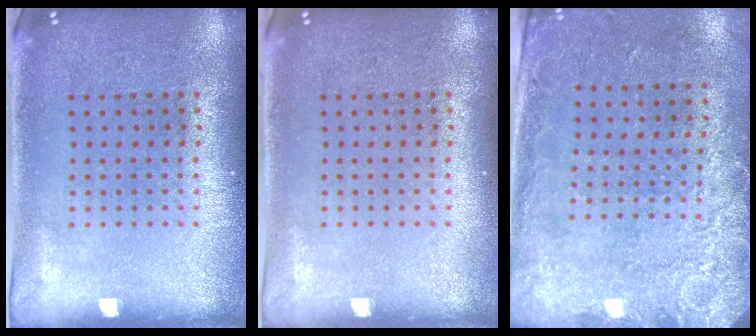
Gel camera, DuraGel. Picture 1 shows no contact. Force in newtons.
{"total": 0.0}
{"total": 2.6, "press": 1.9, "slide": 1.8}